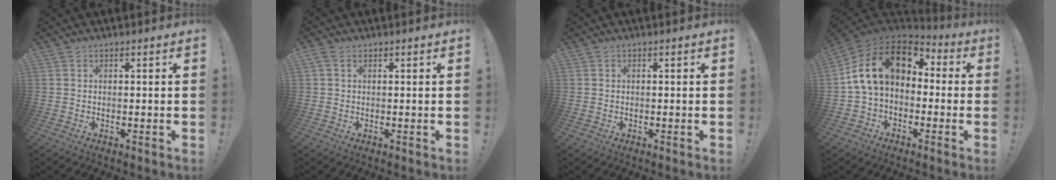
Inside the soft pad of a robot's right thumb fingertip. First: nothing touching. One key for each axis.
{"total": 1.8, "fx": 0.8, "fy": 1.0, "fz": 1.2, "tx": -0.025, "ty": 0.004, "tz": 0.014}
{"total": 0.0}
{"total": 17.2, "fx": 4.0, "fy": 10.9, "fz": 12.7, "tx": -0.221, "ty": 0.009, "tz": 0.075}